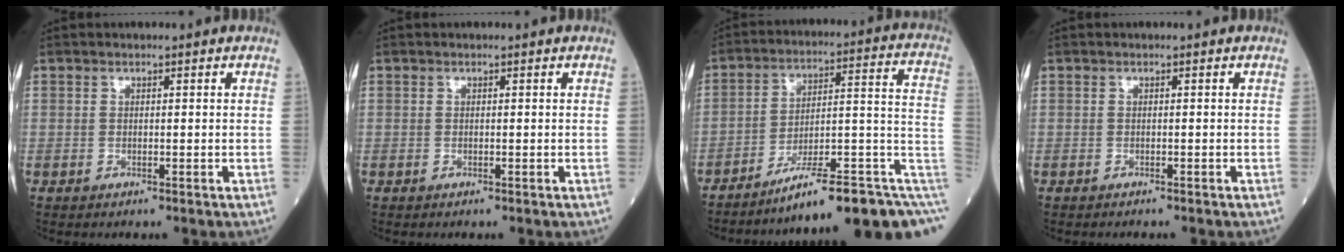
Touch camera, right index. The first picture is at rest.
{"total": 0.0}
{"total": 17.7, "force": [-10.8, 1.8, 14.0], "torque": [-0.121, 0.058, -0.156]}
{"total": 1.1, "force": [-1.0, 0.2, 0.4], "torque": [-0.009, -0.002, -0.014]}